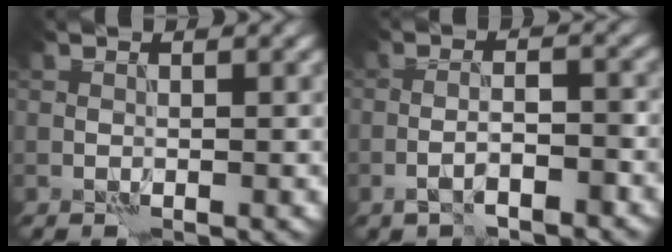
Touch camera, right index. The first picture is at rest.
{"total": 3.2, "force": [-2.1, 0.7, 2.4], "torque": [-0.041, 0.005, -0.038]}